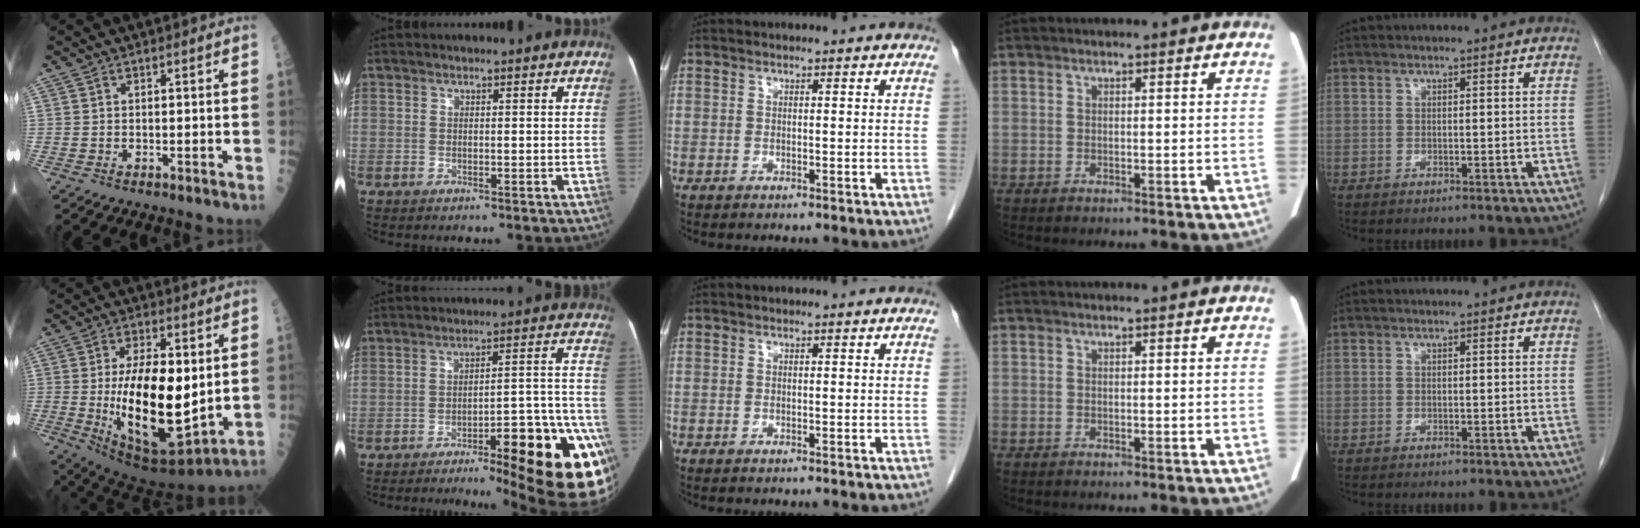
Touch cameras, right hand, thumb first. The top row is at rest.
{"thumb": {"total": 20.8, "force": [0.2, 8.6, 18.9], "torque": [-0.321, -0.031, 0.020]}, "index": {"total": 21.9, "force": [-11.4, 2.9, 18.5], "torque": [-0.142, 0.026, -0.155]}}